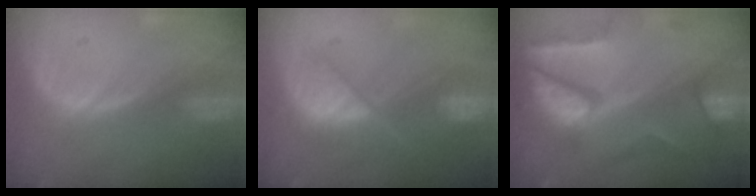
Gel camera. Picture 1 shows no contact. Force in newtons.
{"total": 9.2, "press": 7.9, "slide": 4.7}
{"total": 10.5, "press": 8.8, "slide": 5.7}